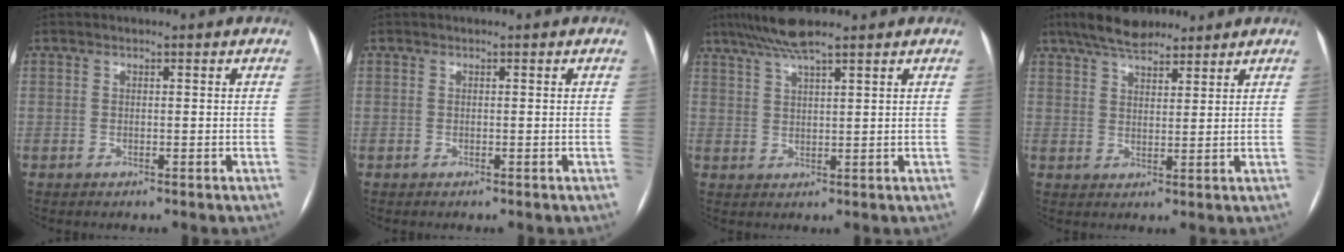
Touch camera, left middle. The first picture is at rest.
{"total": 0.0}
{"total": 6.2, "force": [4.9, 0.1, 3.8], "torque": [-0.074, 0.020, 0.090]}
{"total": 8.2, "force": [6.5, 2.7, 4.1], "torque": [-0.072, 0.020, 0.114]}